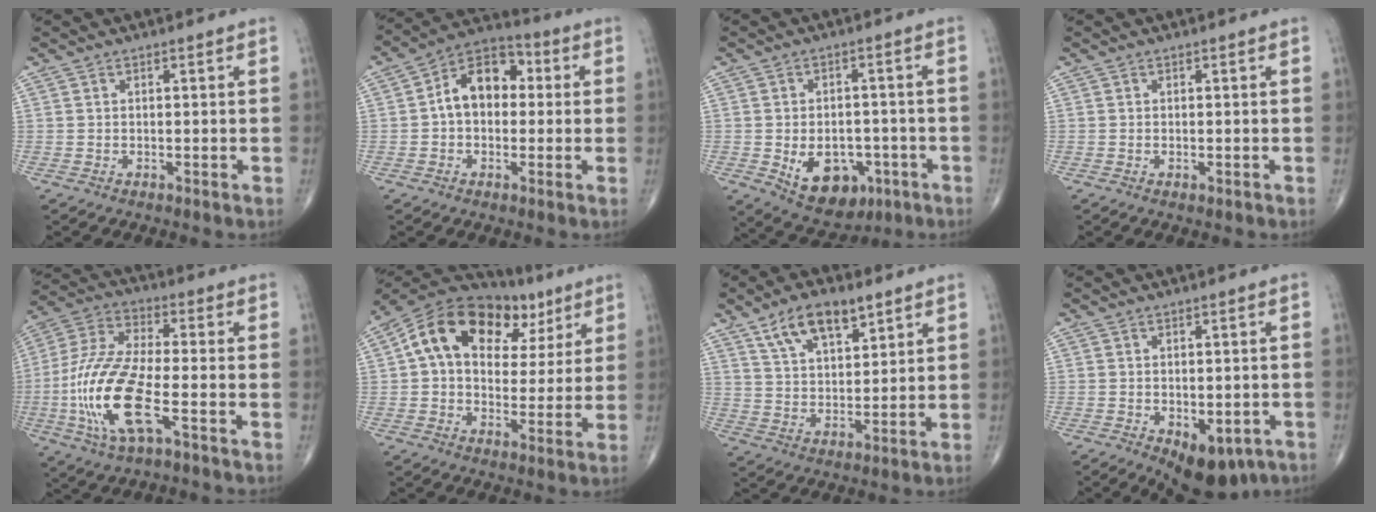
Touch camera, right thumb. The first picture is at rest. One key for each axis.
{"total": 11.3, "fx": 0.9, "fy": 7.7, "fz": 8.2, "tx": -0.105, "ty": 0.033, "tz": -0.001}
{"total": 11.7, "fx": -4.1, "fy": 7.9, "fz": 7.6, "tx": -0.086, "ty": 0.016, "tz": -0.044}
{"total": 0.6, "fx": -0.2, "fy": 0.3, "fz": 0.5, "tx": -0.008, "ty": -0.002, "tz": -0.003}
{"total": 18.0, "fx": -5.2, "fy": 6.0, "fz": 16.1, "tx": -0.360, "ty": 0.017, "tz": -0.098}
{"total": 20.7, "fx": 7.3, "fy": 13.5, "fz": 13.9, "tx": -0.194, "ty": 0.025, "tz": 0.109}
{"total": 11.2, "fx": 6.8, "fy": 5.2, "fz": 7.2, "tx": -0.109, "ty": -0.026, "tz": 0.127}
{"total": 10.3, "fx": -5.0, "fy": 5.4, "fz": 7.1, "tx": -0.079, "ty": 0.008, "tz": -0.060}